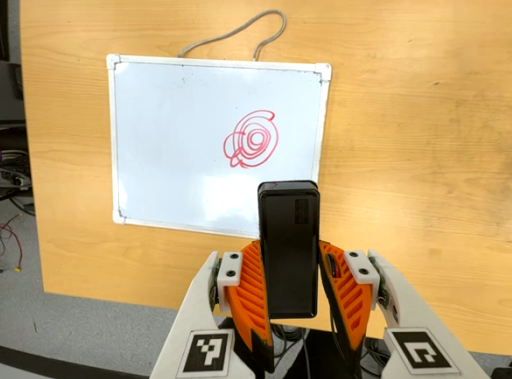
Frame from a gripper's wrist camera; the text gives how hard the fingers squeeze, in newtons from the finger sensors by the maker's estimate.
{"total": 3.8, "left": 2.6, "right": 4.9}